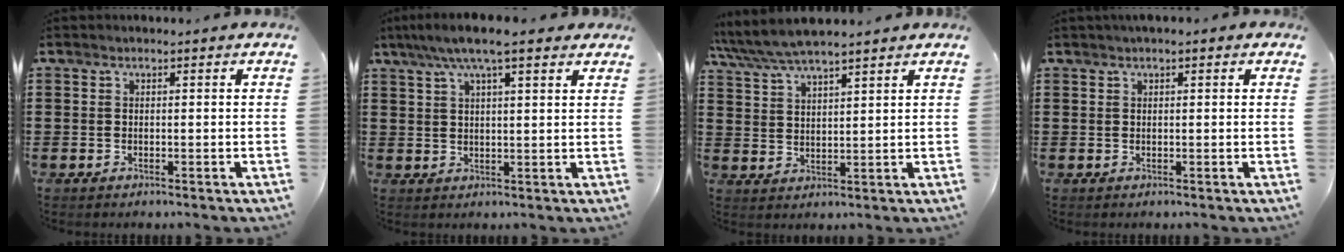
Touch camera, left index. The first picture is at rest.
{"total": 7.0, "force": [5.1, 1.1, 4.6], "torque": [-0.101, -0.002, 0.091]}
{"total": 5.5, "force": [5.0, 0.7, 2.1], "torque": [-0.057, -0.018, 0.090]}
{"total": 0.9, "force": [0.4, 0.3, 0.8], "torque": [-0.016, 0.004, 0.007]}